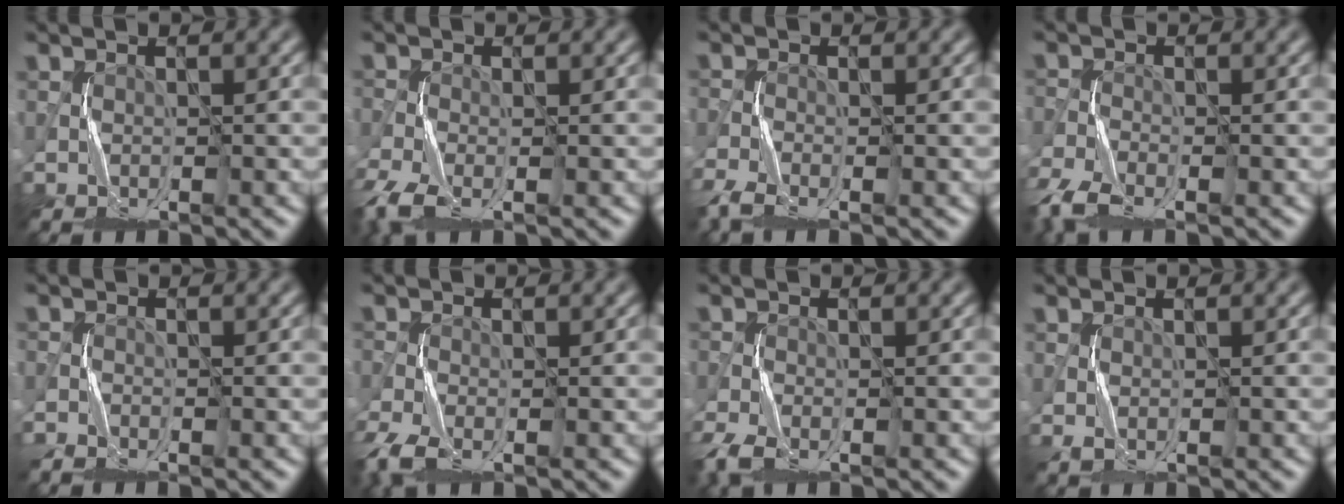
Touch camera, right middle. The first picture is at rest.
{"total": 4.3, "force": [-3.1, 1.5, 2.7], "torque": [-0.073, -0.015, -0.068]}
{"total": 3.3, "force": [-2.7, 0.8, 1.6], "torque": [-0.047, -0.011, -0.064]}
{"total": 4.4, "force": [-3.5, 1.3, 2.2], "torque": [-0.058, -0.012, -0.082]}
{"total": 1.7, "force": [-1.6, 0.2, 0.2], "torque": [-0.009, -0.004, -0.035]}
{"total": 4.0, "force": [-2.9, 1.4, 2.3], "torque": [-0.064, -0.013, -0.065]}
{"total": 3.4, "force": [-2.5, 1.2, 1.9], "torque": [-0.054, -0.010, -0.056]}
{"total": 0.8, "force": [-0.2, 0.5, 0.7], "torque": [-0.023, -0.003, -0.004]}